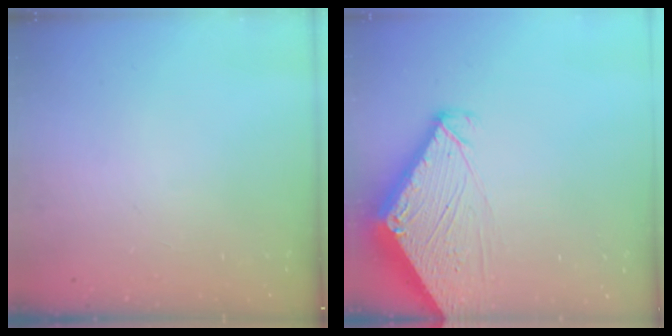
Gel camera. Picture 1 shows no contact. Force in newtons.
{"total": 4.2, "press": 4.2, "slide": 0.4}